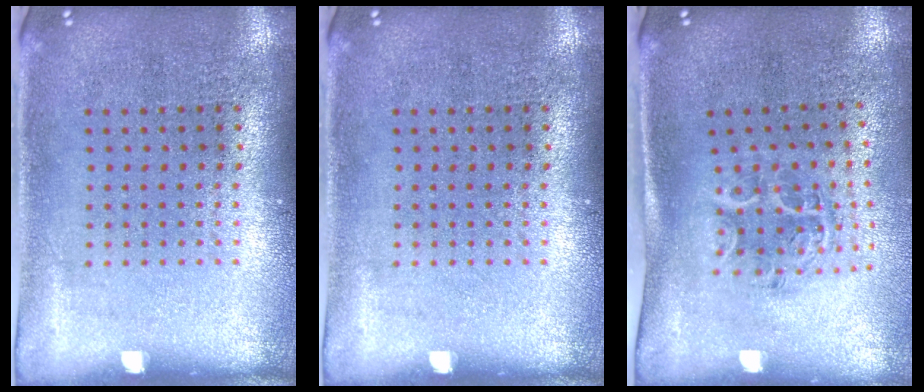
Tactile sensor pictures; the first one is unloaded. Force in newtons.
{"total": 0.0}
{"total": 1.1, "press": 1.1, "slide": 0.2}